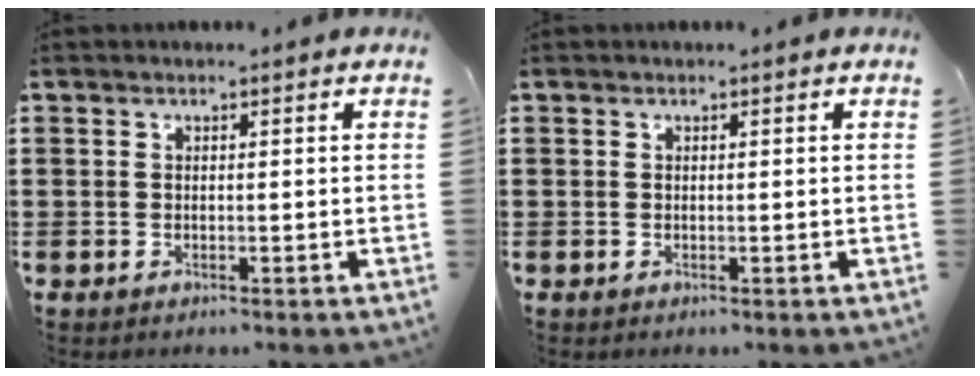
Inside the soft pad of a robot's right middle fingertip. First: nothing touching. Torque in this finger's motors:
{"motor_torque": [-1.06, 0.12, 0.02, -0.01]}